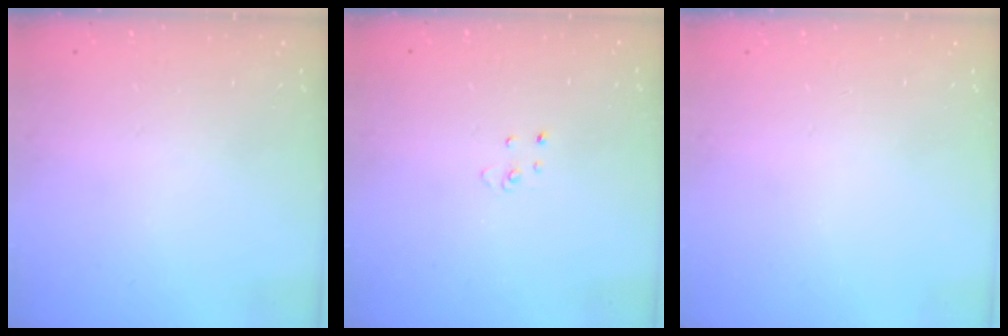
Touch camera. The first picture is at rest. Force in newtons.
{"total": 2.9, "press": 2.9, "slide": 0.2}
{"total": 0.0}